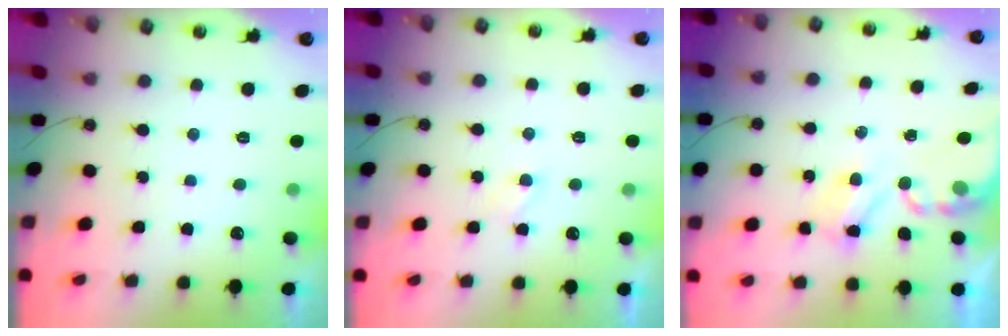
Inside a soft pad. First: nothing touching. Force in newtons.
{"total": 1.4, "press": 1.4, "slide": 0.3}
{"total": 3.7, "press": 3.7, "slide": 0.2}